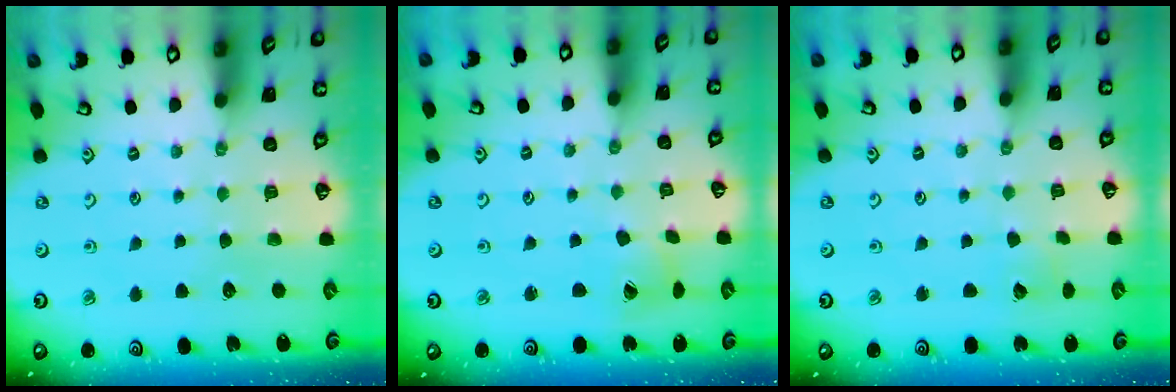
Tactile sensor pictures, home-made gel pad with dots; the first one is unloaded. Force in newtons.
{"total": 5.9, "press": 5.9, "slide": 0.3}
{"total": 2.4, "press": 2.4, "slide": 0.2}